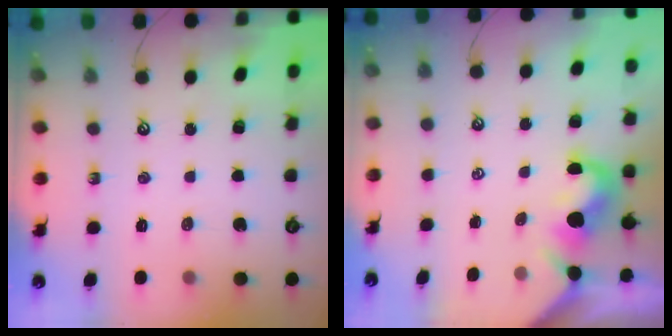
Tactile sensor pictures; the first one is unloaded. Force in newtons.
{"total": 0.0}